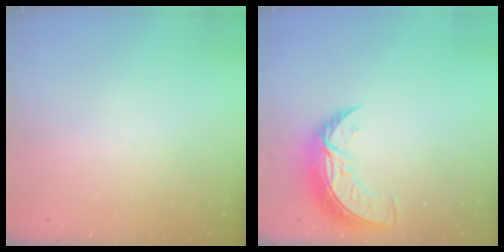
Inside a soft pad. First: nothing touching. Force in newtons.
{"total": 9.7, "press": 9.7, "slide": 0.8}